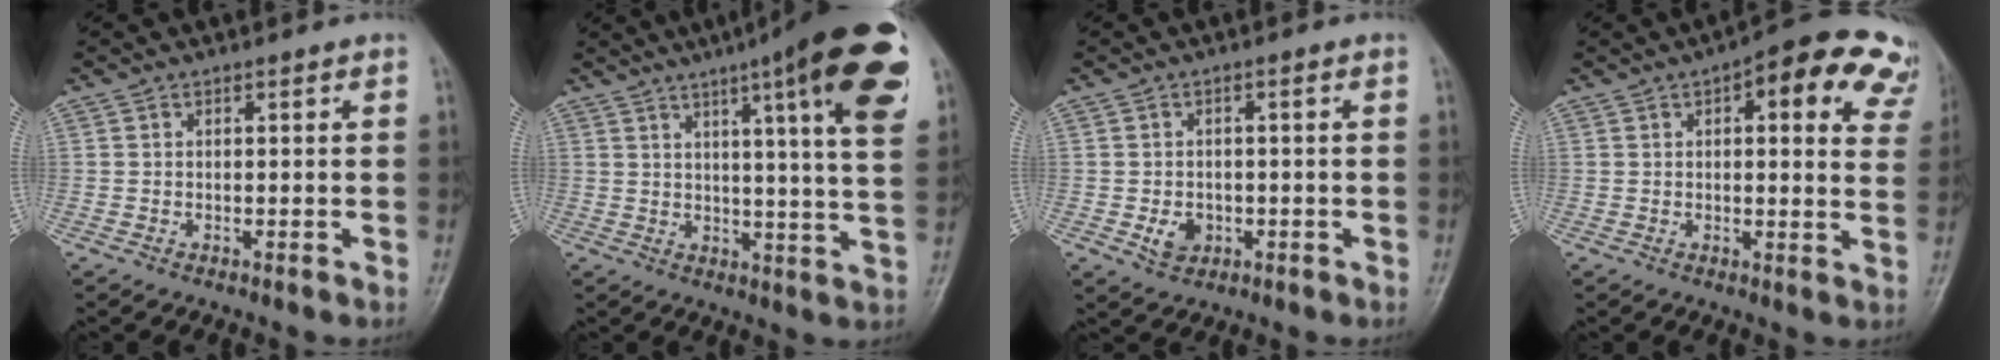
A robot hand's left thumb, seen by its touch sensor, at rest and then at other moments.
{"total": 20.0, "force": [9.7, 2.8, 17.2], "torque": [-0.219, -0.026, 0.120]}
{"total": 3.8, "force": [-1.1, 3.0, 2.1], "torque": [-0.025, 0.003, -0.012]}
{"total": 17.3, "force": [9.2, 6.6, 13.0], "torque": [-0.121, -0.009, 0.091]}